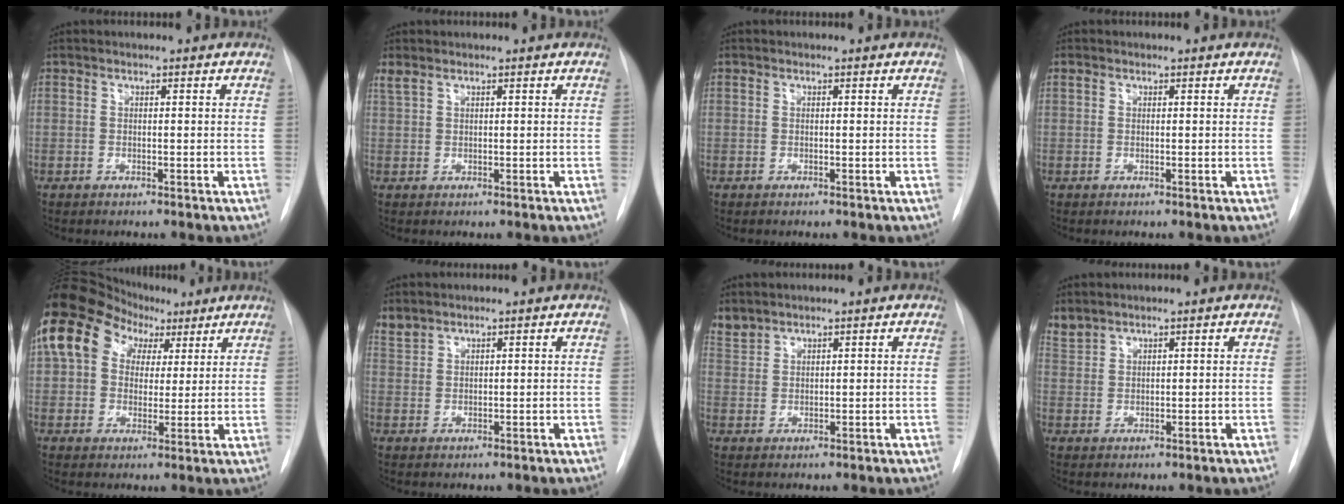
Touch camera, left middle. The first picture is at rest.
{"total": 1.4, "force": [1.1, 0.5, 0.7], "torque": [-0.023, 0.018, 0.028]}
{"total": 0.0}
{"total": 0.6, "force": [0.3, 0.5, 0.1], "torque": [-0.003, 0.012, 0.005]}
{"total": 13.6, "force": [6.0, 9.9, 7.1], "torque": [-0.137, 0.065, 0.101]}
{"total": 2.0, "force": [1.9, 0.5, 0.1], "torque": [-0.006, 0.011, 0.043]}
{"total": 2.6, "force": [2.5, 0.8, 0.0], "torque": [-0.003, 0.012, 0.054]}
{"total": 2.3, "force": [2.3, 0.5, 0.1], "torque": [-0.008, 0.013, 0.052]}